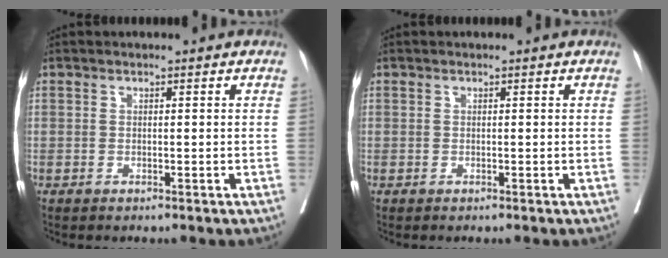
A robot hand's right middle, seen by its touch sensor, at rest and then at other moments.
{"total": 0.0}